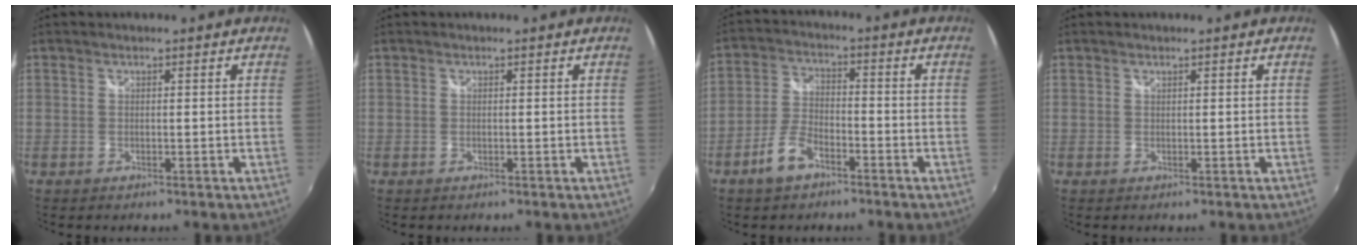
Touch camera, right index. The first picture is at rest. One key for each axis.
{"total": 0.0}
{"total": 6.7, "fx": -4.4, "fy": 2.9, "fz": 4.2, "tx": -0.095, "ty": 0.007, "tz": -0.081}
{"total": 0.0}